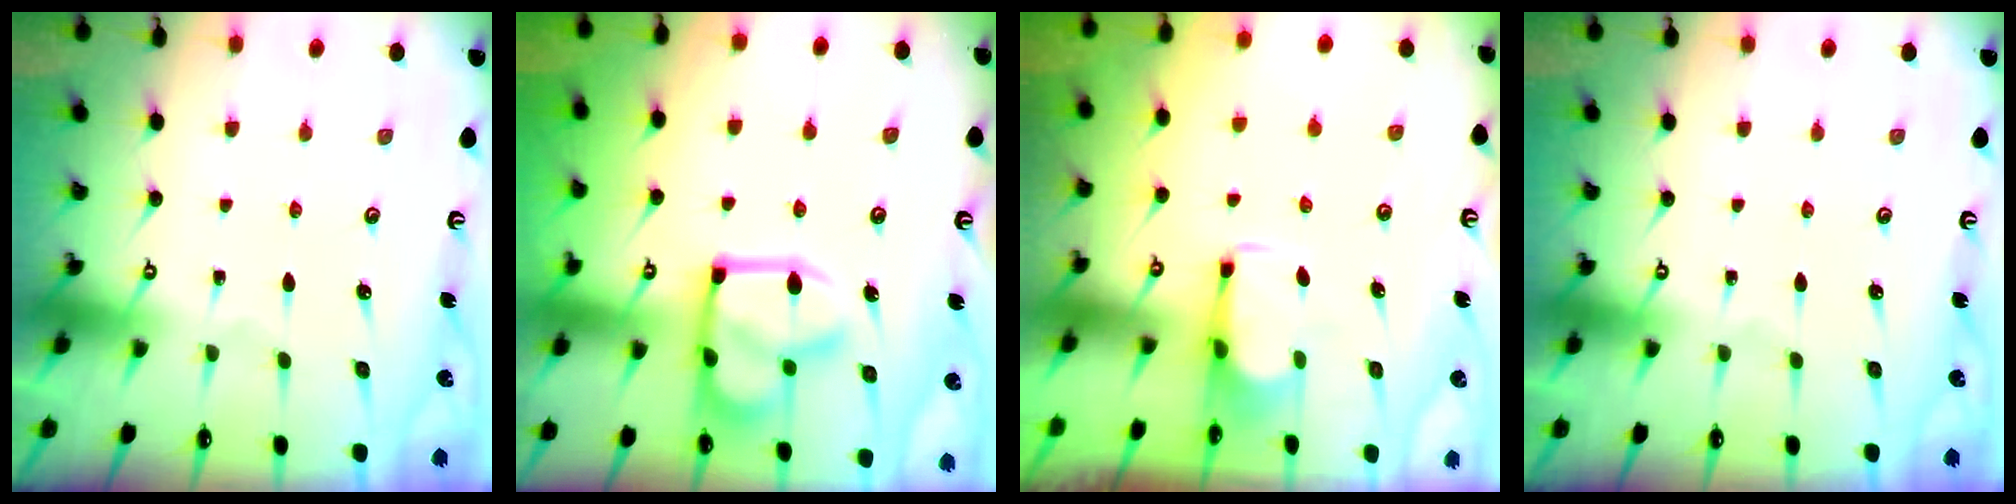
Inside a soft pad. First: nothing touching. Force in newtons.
{"total": 17.4, "press": 17.3, "slide": 1.9}
{"total": 2.8, "press": 2.6, "slide": 0.8}
{"total": 0.0}